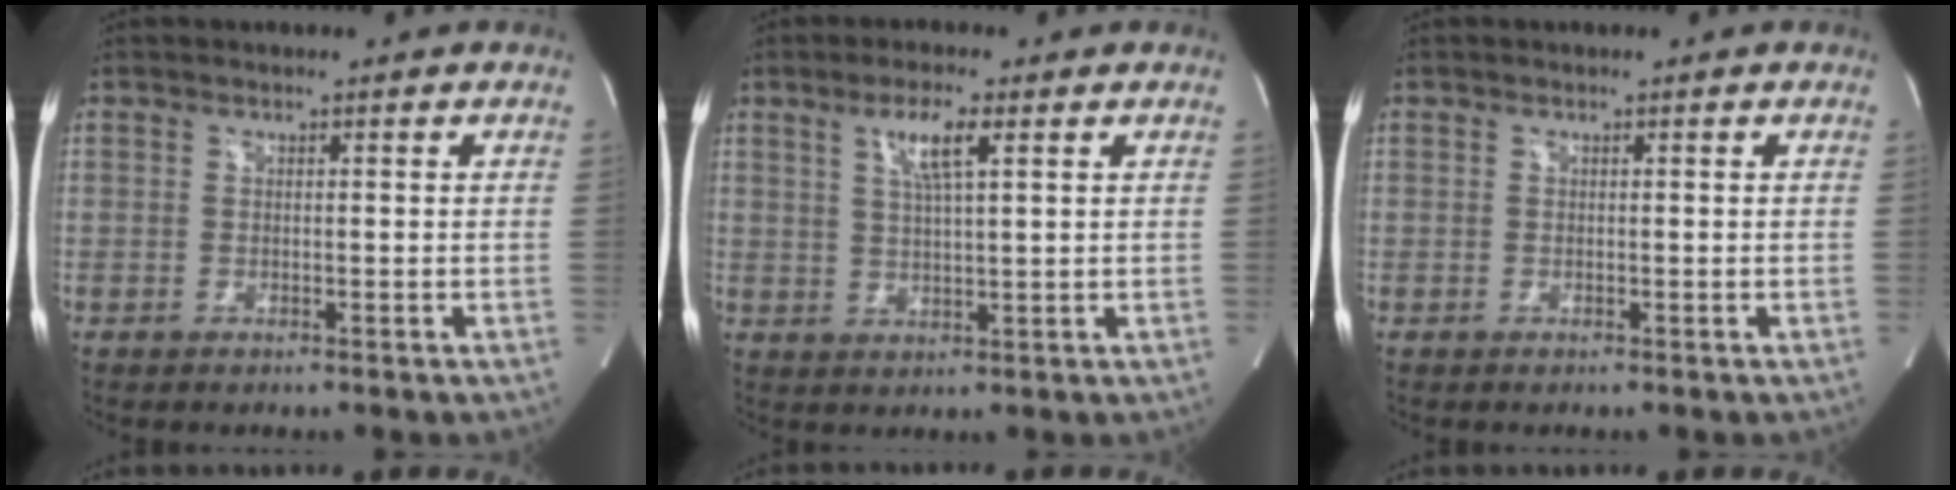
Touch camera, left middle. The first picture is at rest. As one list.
[{"total": 5.3, "force": [2.5, 0.5, 4.7], "torque": [-0.087, 0.002, 0.045]}, {"total": 0.0}]